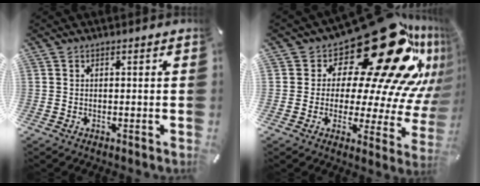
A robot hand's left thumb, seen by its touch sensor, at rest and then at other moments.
{"total": 31.2, "force": [15.7, 15.0, 22.4], "torque": [-0.294, -0.136, 0.284]}